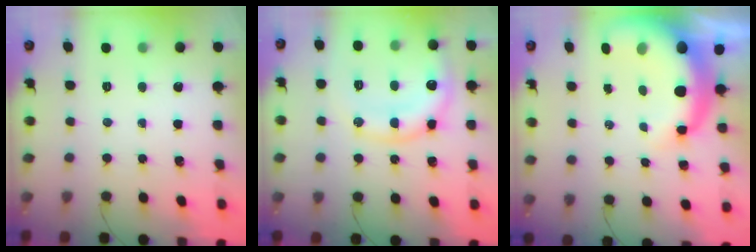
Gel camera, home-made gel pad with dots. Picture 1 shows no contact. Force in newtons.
{"total": 14.3, "press": 14.3, "slide": 1.3}
{"total": 11.6, "press": 11.3, "slide": 2.7}